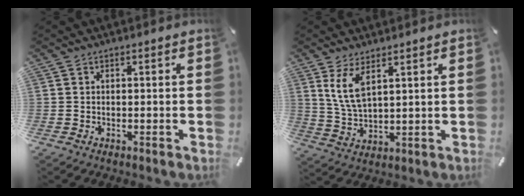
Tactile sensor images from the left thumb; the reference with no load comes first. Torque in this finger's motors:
{"motor_torque": [0.61, 1.20, 0.92, -1.11, 0.13]}